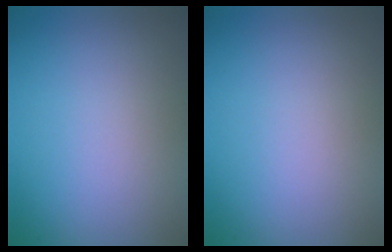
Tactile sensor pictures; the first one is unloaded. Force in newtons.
{"total": 0.0}